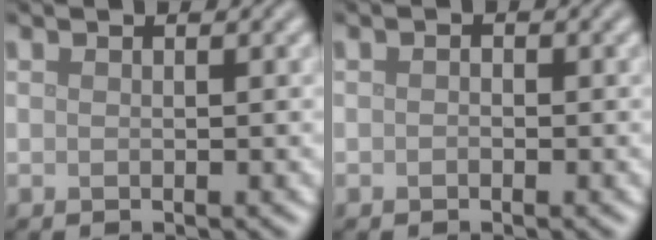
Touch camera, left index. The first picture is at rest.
{"total": 0.6, "force": [-0.1, 0.4, 0.3], "torque": [-0.005, -0.002, -0.004]}